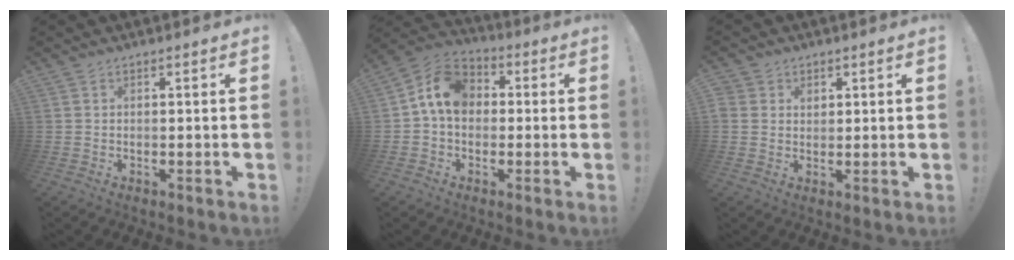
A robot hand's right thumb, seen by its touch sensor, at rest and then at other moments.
{"total": 11.6, "force": [1.7, 8.8, 7.3], "torque": [-0.124, 0.019, 0.039]}
{"total": 3.5, "force": [1.6, 3.0, 0.7], "torque": [-0.009, -0.004, 0.030]}